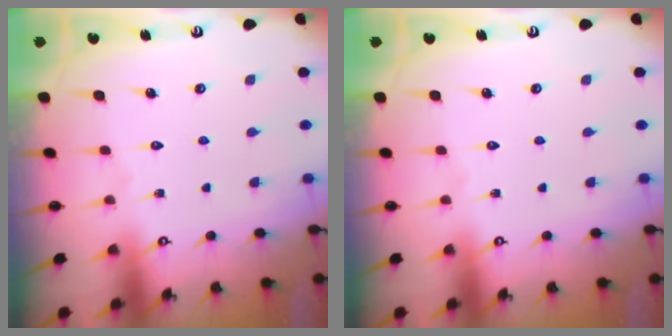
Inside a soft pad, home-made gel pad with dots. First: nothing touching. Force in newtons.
{"total": 0.0}